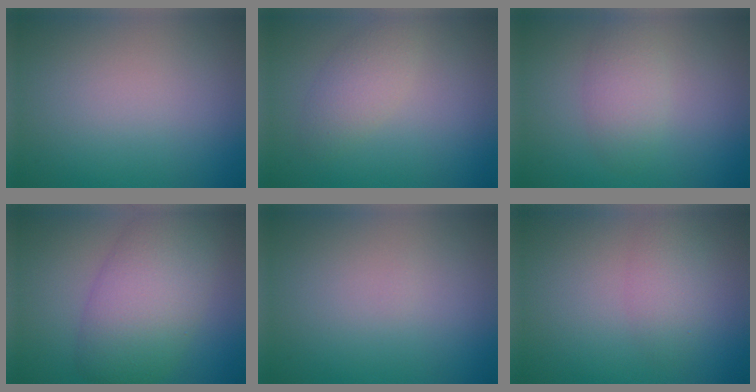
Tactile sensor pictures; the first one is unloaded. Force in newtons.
{"total": 2.4, "press": 2.4, "slide": 0.1}
{"total": 2.4, "press": 2.4, "slide": 0.0}
{"total": 7.9, "press": 7.9, "slide": 0.6}
{"total": 0.0}
{"total": 2.2, "press": 2.2, "slide": 0.1}